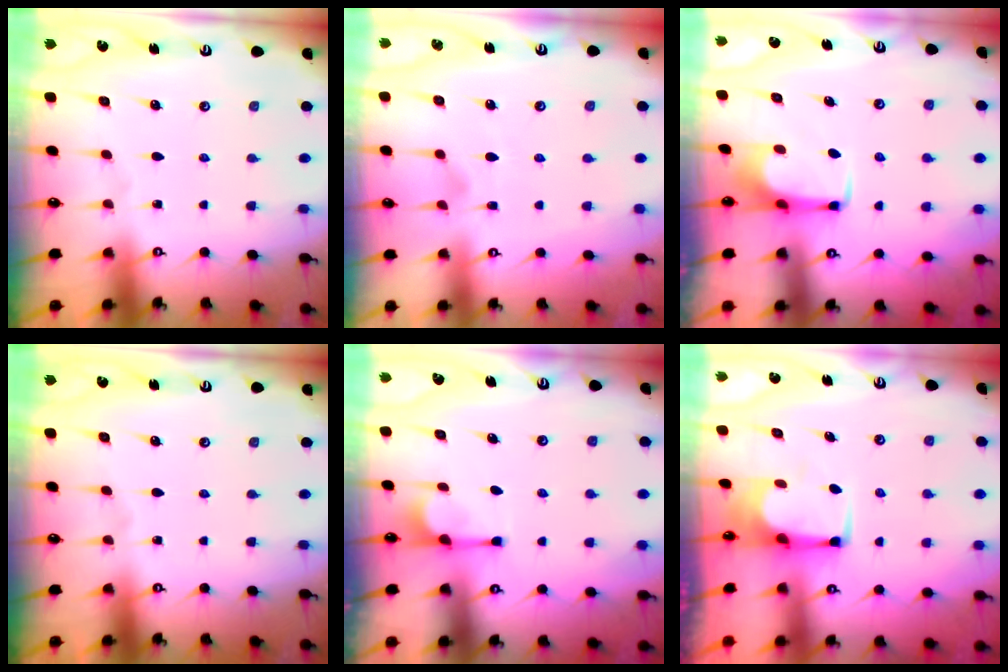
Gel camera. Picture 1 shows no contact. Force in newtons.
{"total": 1.2, "press": 0.5, "slide": 1.1}
{"total": 1.6, "press": 1.5, "slide": 0.5}
{"total": 0.0}
{"total": 1.3, "press": 1.1, "slide": 0.6}
{"total": 1.8, "press": 1.7, "slide": 0.3}